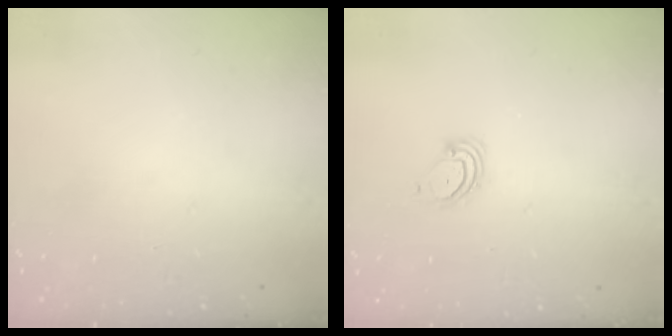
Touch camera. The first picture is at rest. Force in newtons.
{"total": 3.1, "press": 3.1, "slide": 0.3}